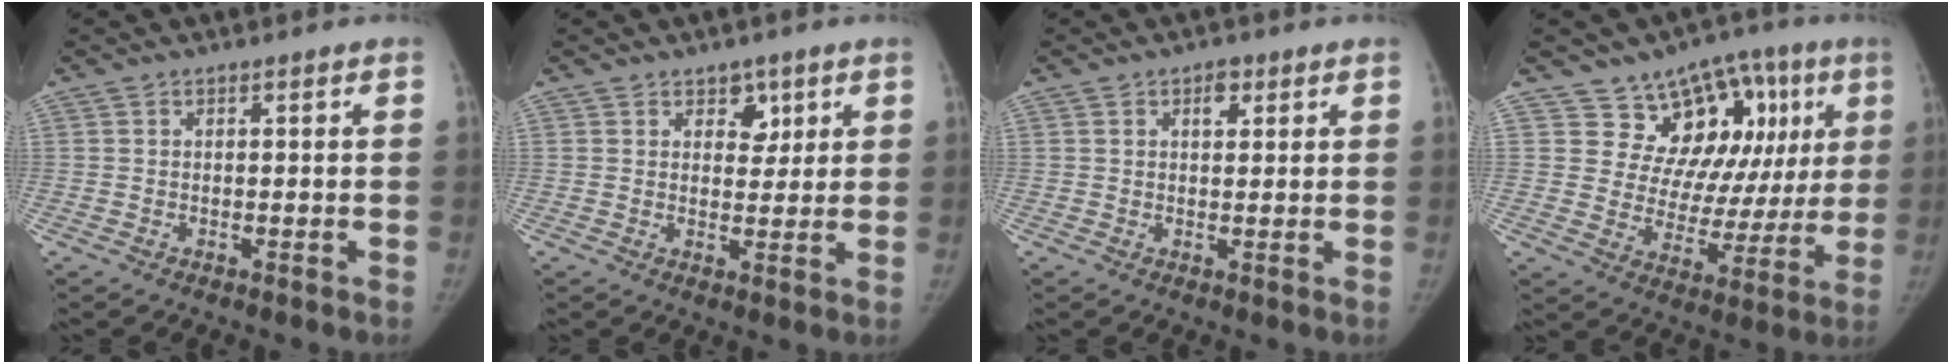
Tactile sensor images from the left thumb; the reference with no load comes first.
{"total": 4.1, "force": [2.3, 2.8, 1.9], "torque": [0.003, -0.014, 0.035]}
{"total": 2.9, "force": [1.5, 1.8, 1.7], "torque": [-0.011, -0.005, 0.020]}
{"total": 17.3, "force": [7.3, 11.9, 10.2], "torque": [-0.063, -0.010, 0.113]}